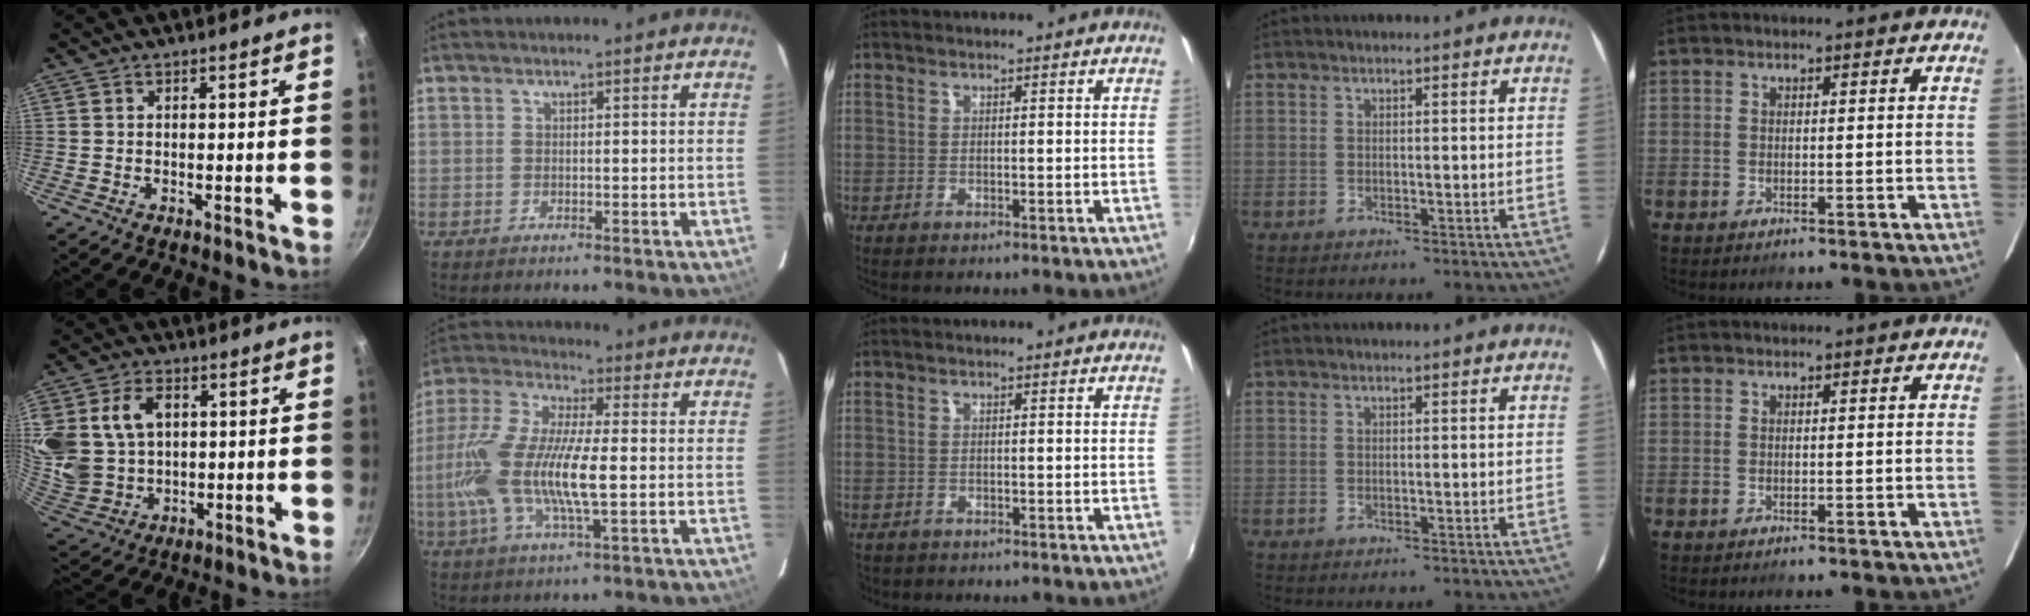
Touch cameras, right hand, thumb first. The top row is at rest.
{"thumb": {"total": 17.5, "force": [4.0, 13.5, 10.3], "torque": [-0.216, -0.002, 0.091]}, "index": {"total": 17.5, "force": [-2.1, 4.3, 16.8], "torque": [-0.338, -0.006, -0.046]}, "middle": {"total": 1.0, "force": [-0.7, 0.7, 0.2], "torque": [-0.009, -0.003, -0.011]}}